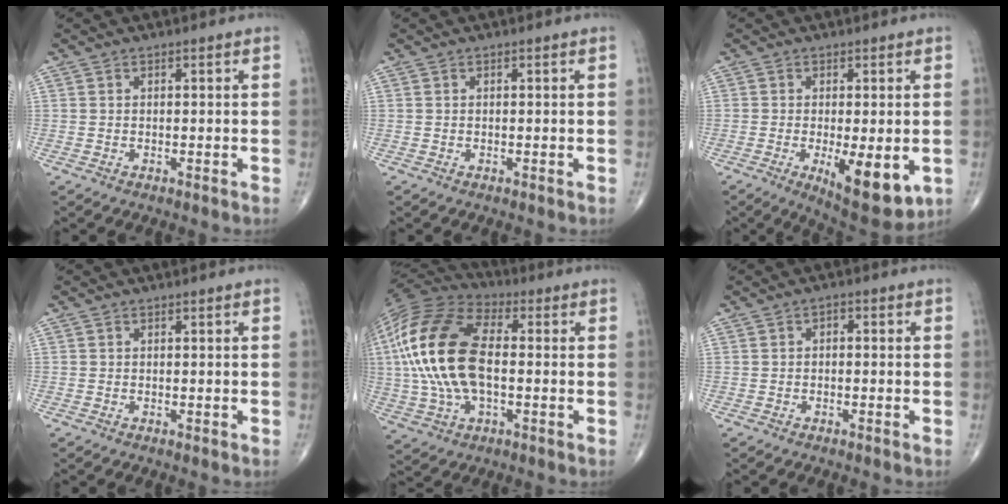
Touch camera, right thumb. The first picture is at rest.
{"total": 0.0}
{"total": 11.1, "force": [-3.0, 4.0, 9.9], "torque": [-0.135, -0.022, -0.035]}
{"total": 0.0}
{"total": 21.8, "force": [0.5, 11.5, 18.4], "torque": [-0.396, 0.015, 0.002]}
{"total": 1.4, "force": [-0.1, 0.9, 1.0], "torque": [-0.010, 0.008, -0.007]}